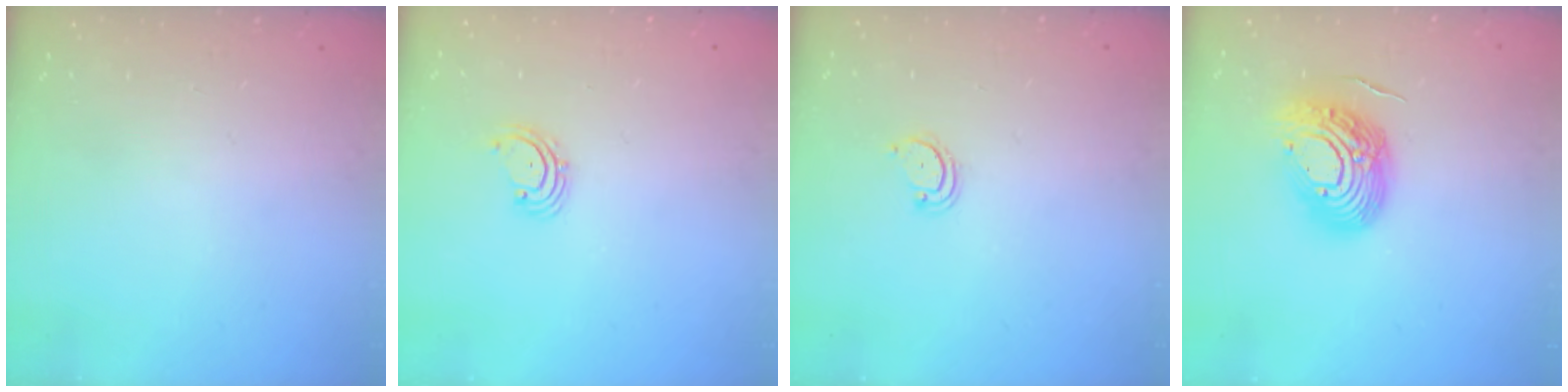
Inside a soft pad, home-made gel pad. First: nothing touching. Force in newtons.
{"total": 2.0, "press": 2.0, "slide": 0.4}
{"total": 2.3, "press": 2.3, "slide": 0.2}
{"total": 15.0, "press": 14.9, "slide": 1.5}